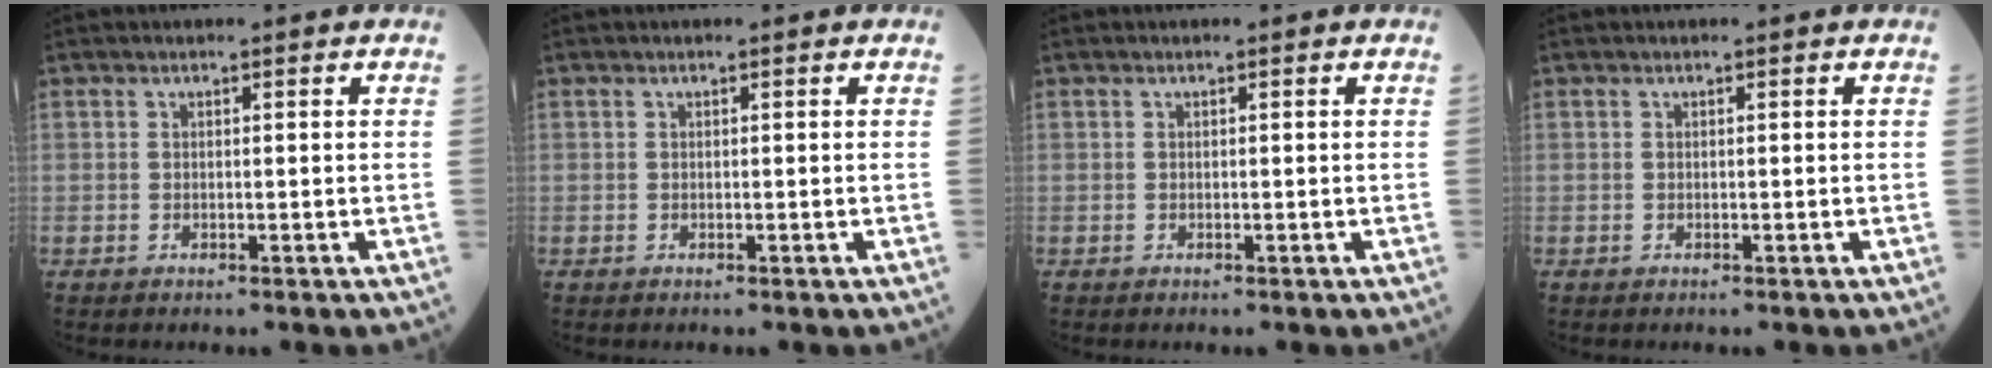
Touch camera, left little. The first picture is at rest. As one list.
[{"total": 0.0}, {"total": 0.0}, {"total": 0.0}]